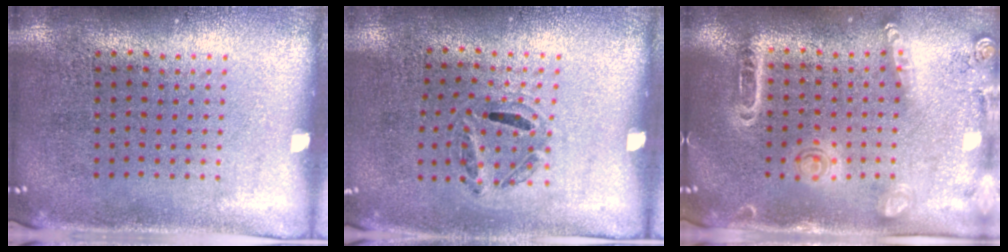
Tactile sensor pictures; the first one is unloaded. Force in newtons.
{"total": 1.1, "press": 0.6, "slide": 0.9}
{"total": 1.6, "press": 1.5, "slide": 0.4}